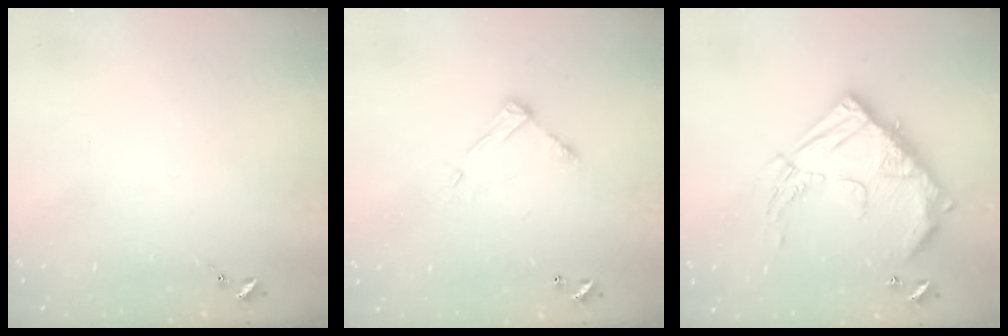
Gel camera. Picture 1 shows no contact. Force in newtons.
{"total": 7.9, "press": 7.9, "slide": 0.3}
{"total": 21.3, "press": 21.2, "slide": 2.1}